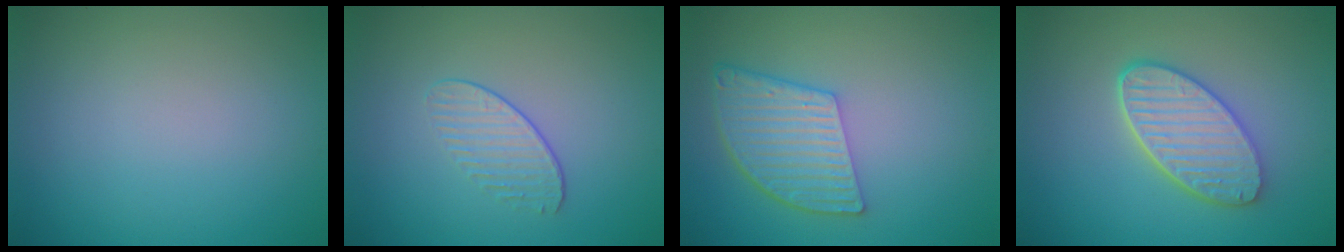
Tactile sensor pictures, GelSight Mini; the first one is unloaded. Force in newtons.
{"total": 1.6, "press": 1.1, "slide": 1.2}
{"total": 5.8, "press": 4.3, "slide": 3.8}
{"total": 5.3, "press": 4.3, "slide": 3.1}